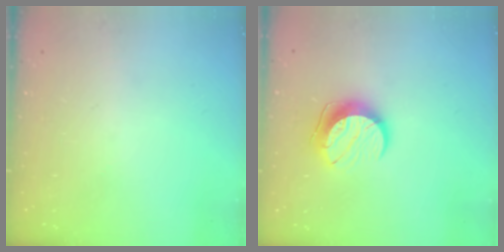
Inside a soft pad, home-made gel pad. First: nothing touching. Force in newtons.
{"total": 10.1, "press": 10.1, "slide": 0.5}